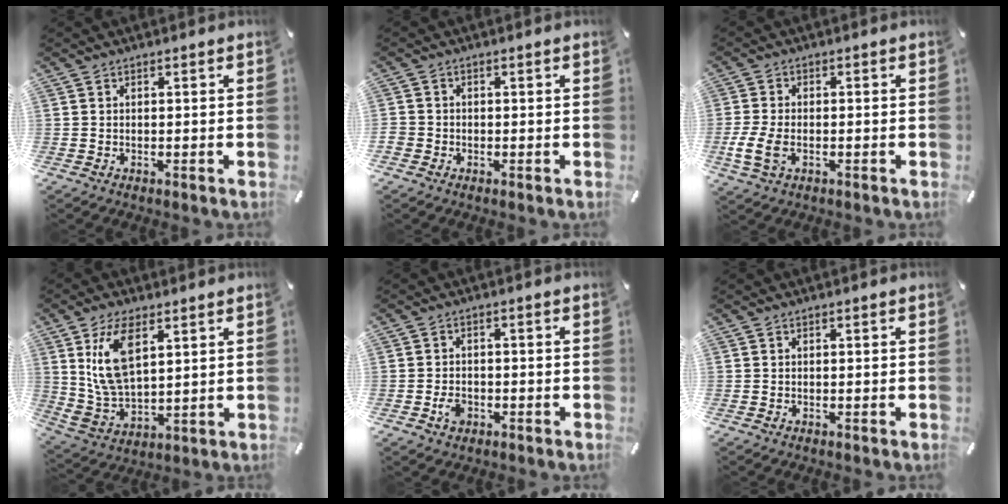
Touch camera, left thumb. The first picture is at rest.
{"total": 1.6, "force": [-0.6, 1.5, 0.3], "torque": [-0.001, 0.005, -0.013]}
{"total": 6.6, "force": [-1.7, 3.8, 5.1], "torque": [-0.115, -0.003, -0.030]}
{"total": 11.6, "force": [5.2, 6.0, 8.5], "torque": [-0.209, -0.008, 0.092]}
{"total": 3.3, "force": [-1.5, 2.4, 1.7], "torque": [-0.037, 0.004, -0.028]}
{"total": 0.0}